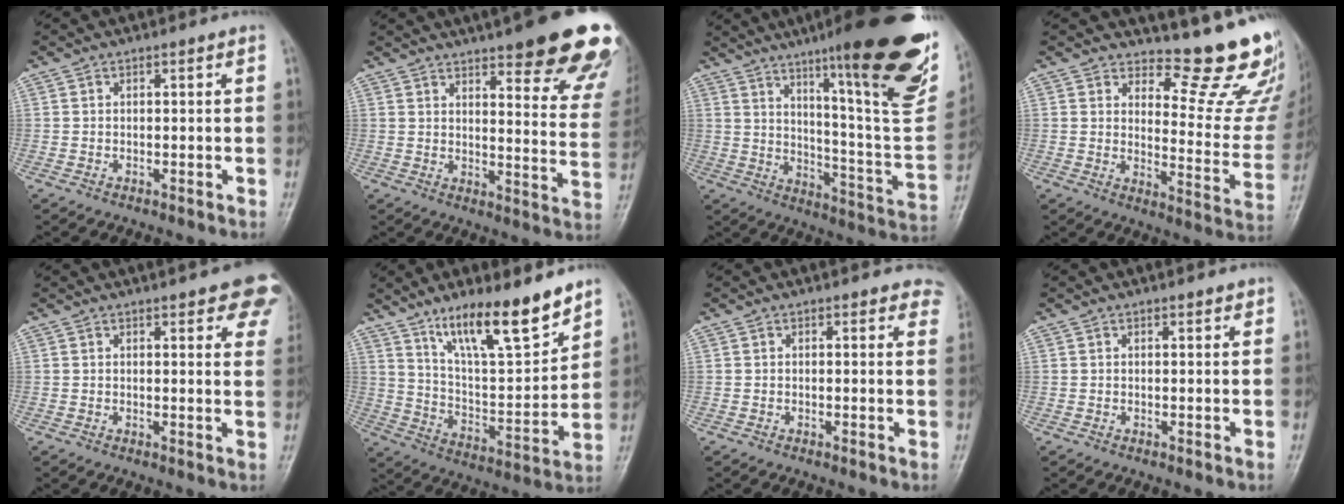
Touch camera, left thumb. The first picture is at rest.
{"total": 26.4, "force": [18.9, 6.4, 17.3], "torque": [-0.172, -0.082, 0.221]}
{"total": 29.4, "force": [16.5, 4.9, 23.9], "torque": [-0.289, -0.068, 0.249]}
{"total": 15.3, "force": [14.0, 3.1, 5.3], "torque": [-0.026, -0.169, 0.163]}
{"total": 11.8, "force": [7.9, 4.2, 7.8], "torque": [-0.060, -0.023, 0.076]}
{"total": 17.2, "force": [12.1, 4.5, 11.3], "torque": [-0.158, -0.075, 0.216]}
{"total": 3.8, "force": [3.3, 1.8, 0.6], "torque": [0.029, -0.013, 0.013]}
{"total": 1.0, "force": [0.8, 0.5, 0.4], "torque": [0.000, -0.004, 0.007]}